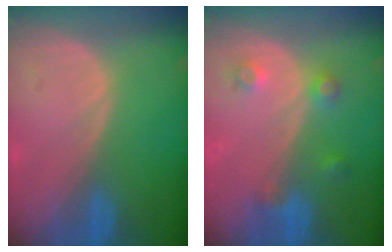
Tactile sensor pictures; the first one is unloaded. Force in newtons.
{"total": 3.7, "press": 3.4, "slide": 1.4}